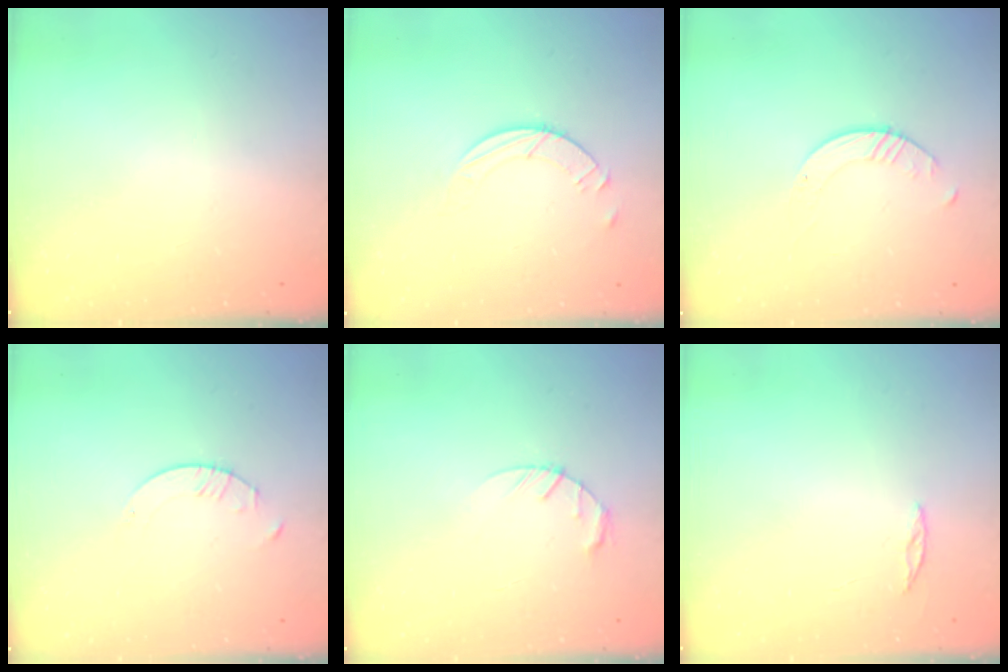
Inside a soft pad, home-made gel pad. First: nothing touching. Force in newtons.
{"total": 6.0, "press": 6.0, "slide": 0.6}
{"total": 1.7, "press": 1.7, "slide": 0.2}
{"total": 1.6, "press": 1.6, "slide": 0.2}
{"total": 3.0, "press": 3.0, "slide": 0.5}
{"total": 2.0, "press": 2.0, "slide": 0.2}